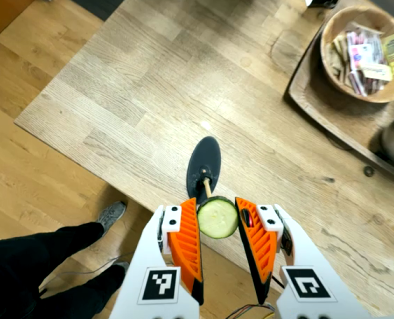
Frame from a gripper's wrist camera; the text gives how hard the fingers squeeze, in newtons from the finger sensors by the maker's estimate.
{"total": 7.8, "left": 8.2, "right": 7.5}